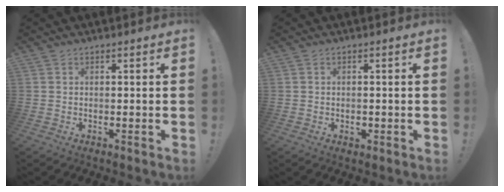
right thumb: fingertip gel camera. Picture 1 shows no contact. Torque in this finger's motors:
{"motor_torque": [0.09, 0.22, 0.17, -0.63, 0.00]}